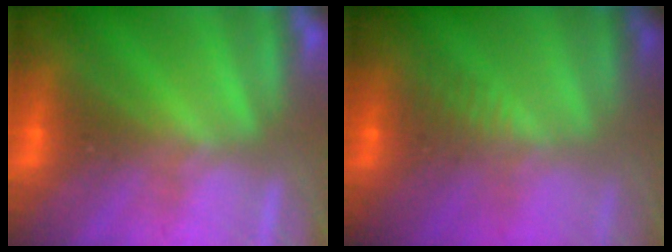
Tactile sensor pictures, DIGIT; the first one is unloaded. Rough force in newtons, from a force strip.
{"total": 2.7}